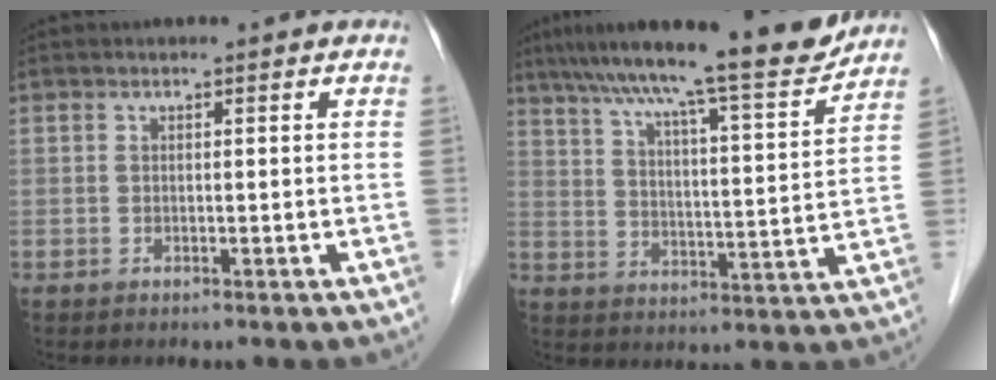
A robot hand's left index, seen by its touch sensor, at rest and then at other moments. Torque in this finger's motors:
{"motor_torque": [0.48, -0.48, 0.71, 0.21]}